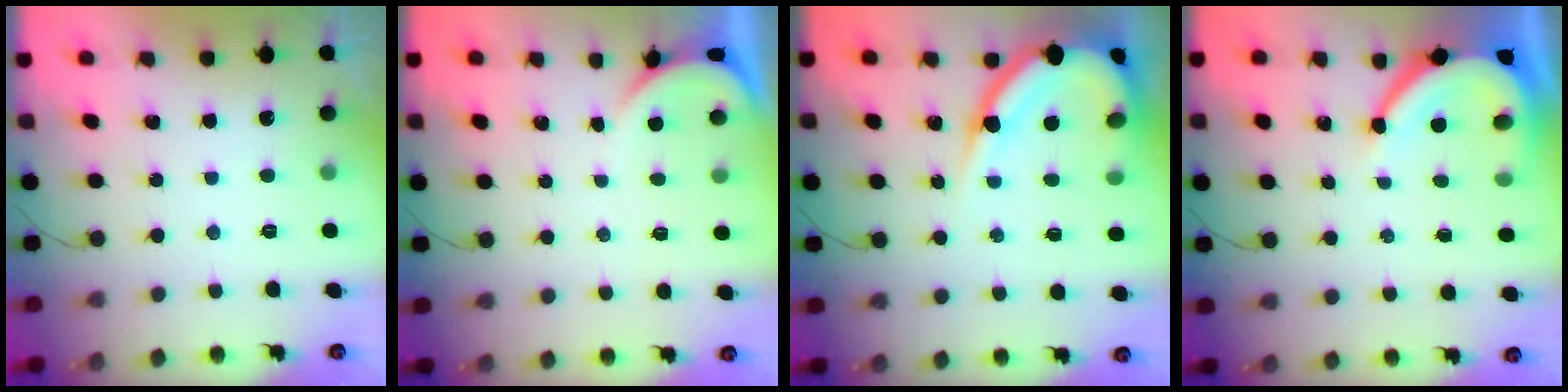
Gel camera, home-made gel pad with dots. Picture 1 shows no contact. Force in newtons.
{"total": 0.0}
{"total": 12.9, "press": 12.8, "slide": 1.3}
{"total": 10.6, "press": 10.5, "slide": 1.3}